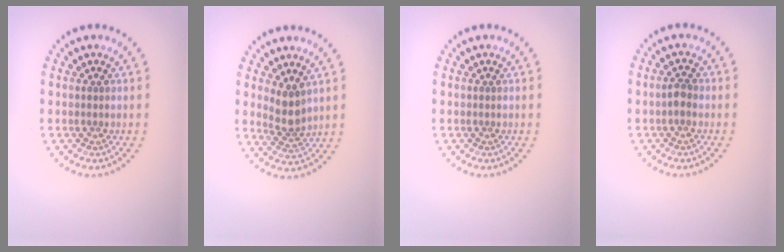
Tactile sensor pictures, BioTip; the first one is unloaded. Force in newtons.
{"total": 2.7, "press": 2.1, "slide": 1.7}
{"total": 0.0}
{"total": 1.2, "press": 1.2, "slide": 0.2}